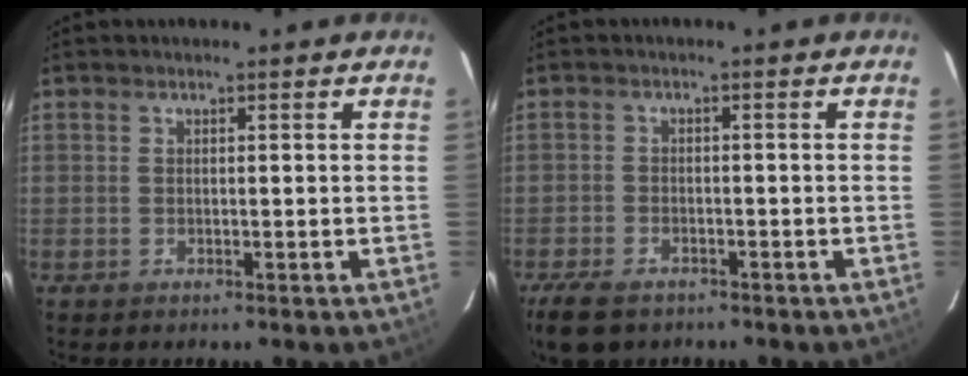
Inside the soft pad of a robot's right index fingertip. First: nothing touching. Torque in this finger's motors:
{"motor_torque": [-0.04, -0.07, -0.25, -0.02]}